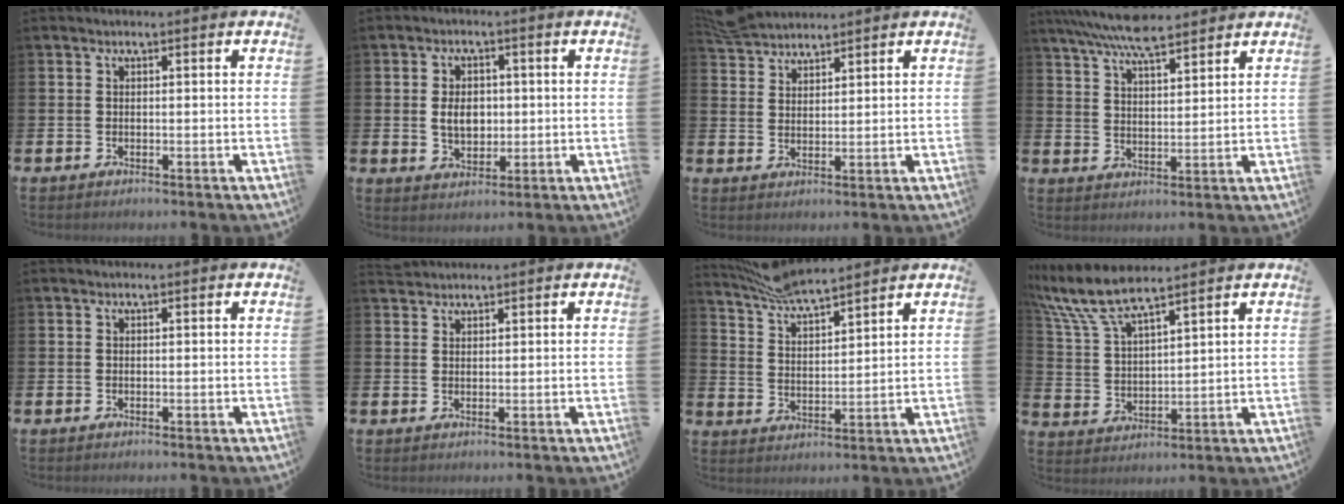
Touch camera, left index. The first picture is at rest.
{"total": 4.3, "force": [0.4, 3.1, 3.0], "torque": [-0.042, 0.004, -0.001]}
{"total": 4.6, "force": [4.5, 0.9, 0.2], "torque": [-0.012, -0.017, 0.085]}
{"total": 7.3, "force": [6.7, 1.2, 2.6], "torque": [-0.062, -0.029, 0.121]}
{"total": 0.0}
{"total": 1.8, "force": [1.7, 0.4, 0.0], "torque": [0.010, -0.003, 0.029]}
{"total": 6.6, "force": [6.4, 0.6, 1.8], "torque": [-0.057, -0.033, 0.115]}
{"total": 8.3, "force": [7.3, 1.7, 3.7], "torque": [-0.102, -0.025, 0.131]}